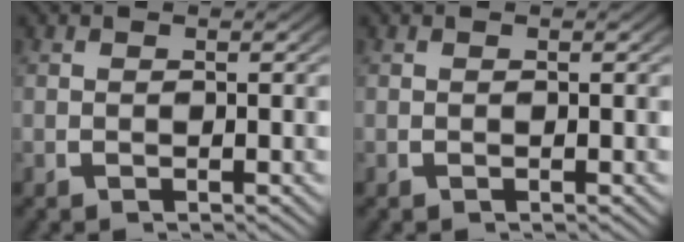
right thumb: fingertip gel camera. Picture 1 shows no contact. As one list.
[{"total": 0.0}]